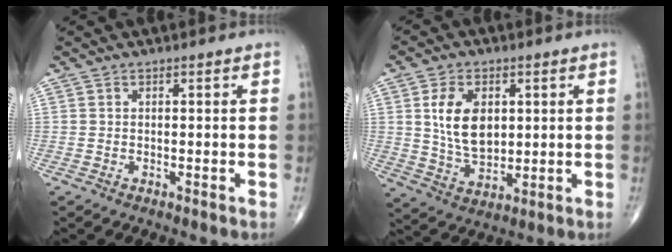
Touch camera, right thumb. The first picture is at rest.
{"total": 10.7, "force": [2.3, 6.7, 8.1], "torque": [-0.131, -0.014, 0.050]}